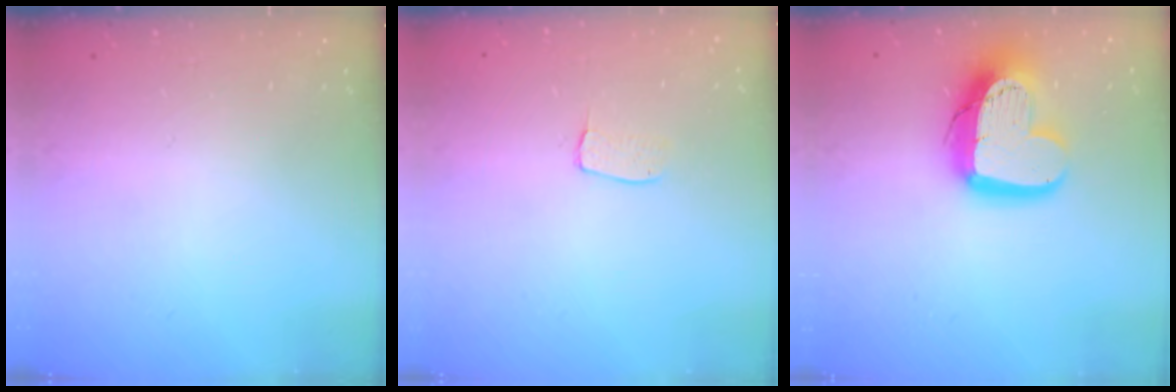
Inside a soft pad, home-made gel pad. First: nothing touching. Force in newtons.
{"total": 4.6, "press": 4.6, "slide": 0.3}
{"total": 16.5, "press": 16.5, "slide": 1.4}